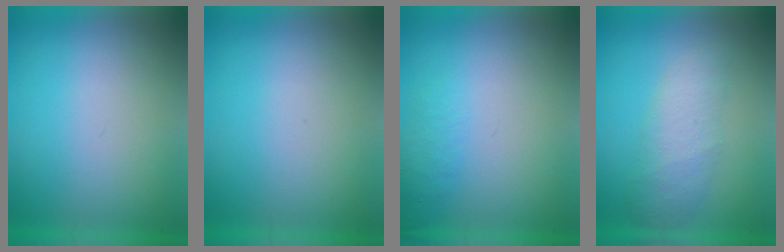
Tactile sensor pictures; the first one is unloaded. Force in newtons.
{"total": 0.0}
{"total": 1.3}
{"total": 2.6}